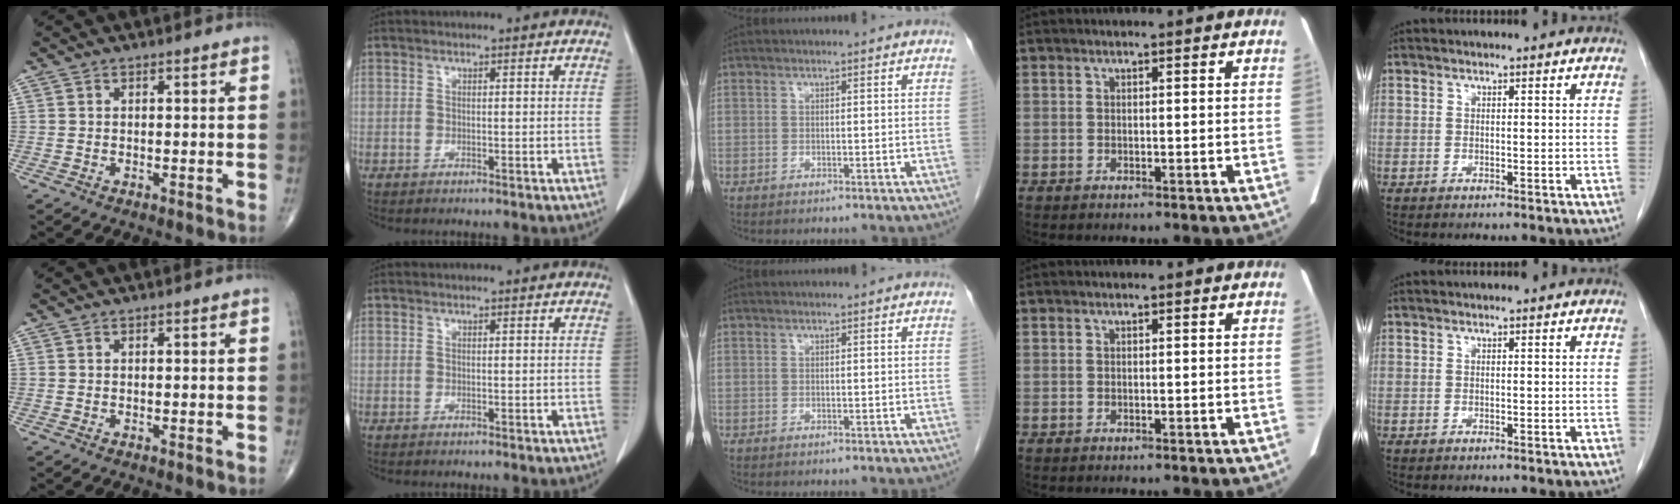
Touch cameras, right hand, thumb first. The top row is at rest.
{}